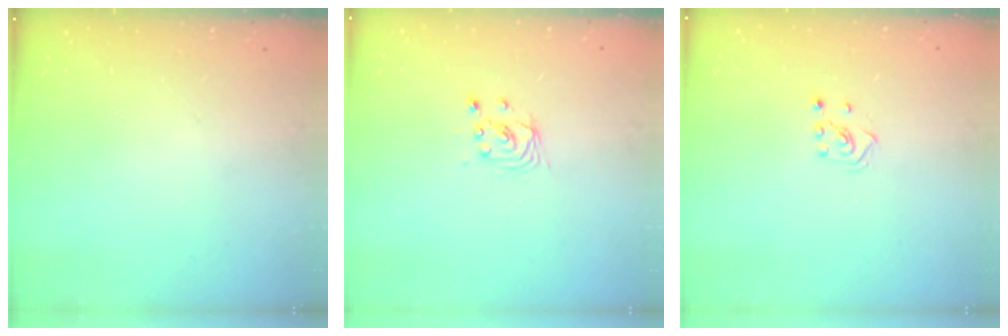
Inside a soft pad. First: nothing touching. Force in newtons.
{"total": 2.9, "press": 2.9, "slide": 0.0}
{"total": 2.6, "press": 2.5, "slide": 0.6}